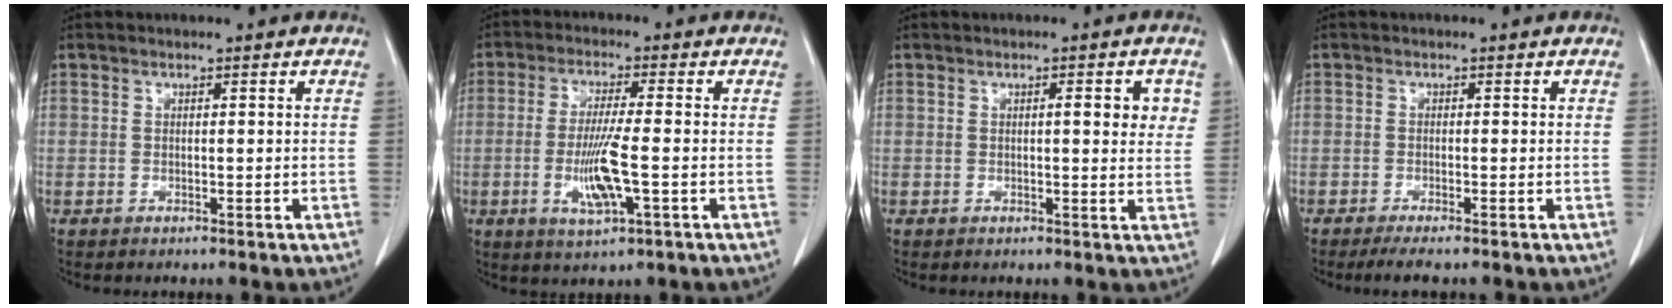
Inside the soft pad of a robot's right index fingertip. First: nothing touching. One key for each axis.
{"total": 7.7, "fx": -1.8, "fy": 0.5, "fz": 7.5, "tx": -0.148, "ty": -0.009, "tz": -0.031}
{"total": 4.0, "fx": 1.2, "fy": 1.0, "fz": 3.7, "tx": -0.045, "ty": 0.000, "tz": 0.011}
{"total": 2.8, "fx": -2.2, "fy": 0.0, "fz": 1.7, "tx": -0.026, "ty": -0.005, "tz": -0.038}